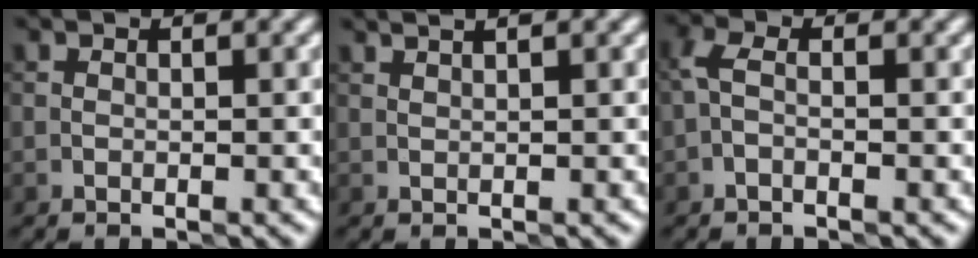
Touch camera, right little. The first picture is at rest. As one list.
[{"total": 1.1, "force": [1.0, 0.1, 0.5], "torque": [-0.004, -0.001, 0.010]}, {"total": 1.7, "force": [-0.4, 0.9, 1.4], "torque": [-0.033, 0.008, -0.014]}]